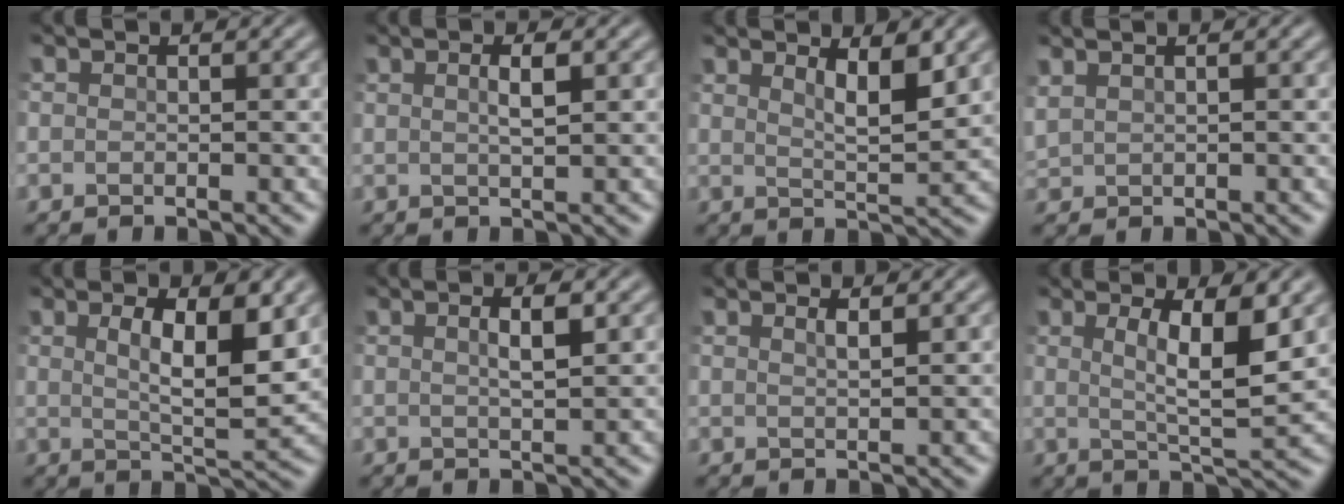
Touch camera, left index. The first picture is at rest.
{"total": 1.8, "force": [0.6, 0.4, 1.7], "torque": [-0.029, 0.002, 0.008]}
{"total": 3.9, "force": [2.1, 1.1, 3.1], "torque": [-0.052, -0.008, 0.034]}
{"total": 1.3, "force": [1.1, 0.5, 0.5], "torque": [-0.020, 0.005, 0.028]}
{"total": 5.9, "force": [1.6, 1.8, 5.4], "torque": [-0.089, -0.008, 0.029]}
{"total": 2.3, "force": [0.8, 0.6, 2.1], "torque": [-0.032, 0.002, 0.012]}
{"total": 1.4, "force": [0.8, 0.4, 1.0], "torque": [-0.012, 0.003, 0.010]}
{"total": 5.6, "force": [1.6, 1.2, 5.2], "torque": [-0.089, -0.010, 0.030]}